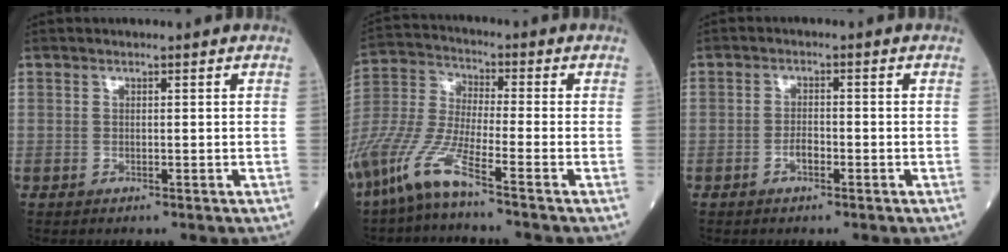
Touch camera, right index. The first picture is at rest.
{"total": 12.4, "force": [-8.3, 0.4, 9.2], "torque": [-0.212, -0.025, -0.171]}
{"total": 1.8, "force": [-0.9, 0.8, 1.3], "torque": [-0.022, 0.004, -0.018]}